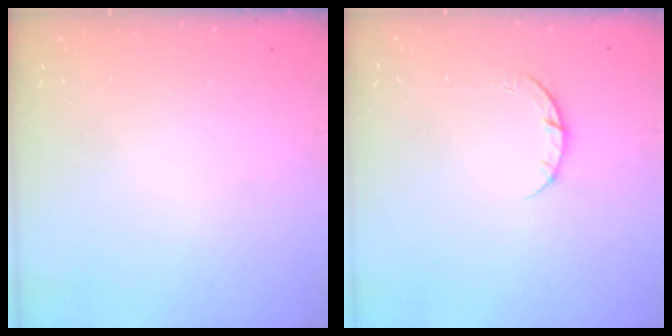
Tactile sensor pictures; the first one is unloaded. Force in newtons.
{"total": 3.6, "press": 3.6, "slide": 0.5}